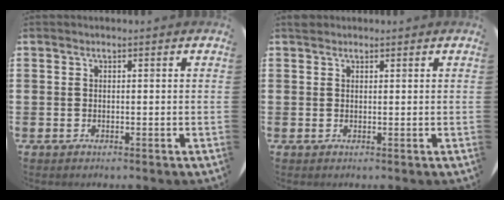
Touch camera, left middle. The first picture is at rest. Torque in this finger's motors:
{"motor_torque": [0.28, -0.24, -0.02, -0.01]}